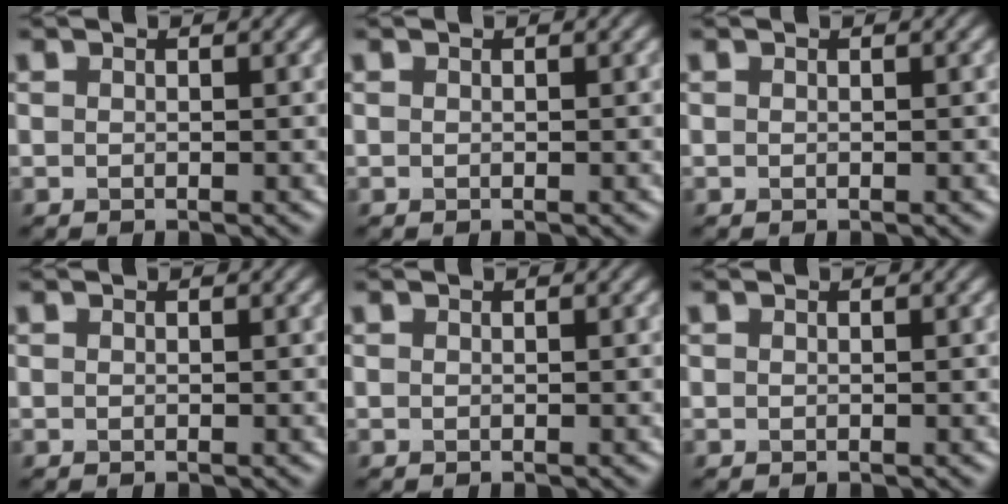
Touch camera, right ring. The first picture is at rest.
{"total": 0.0}
{"total": 0.0}
{"total": 0.0}
{"total": 0.0}
{"total": 0.0}